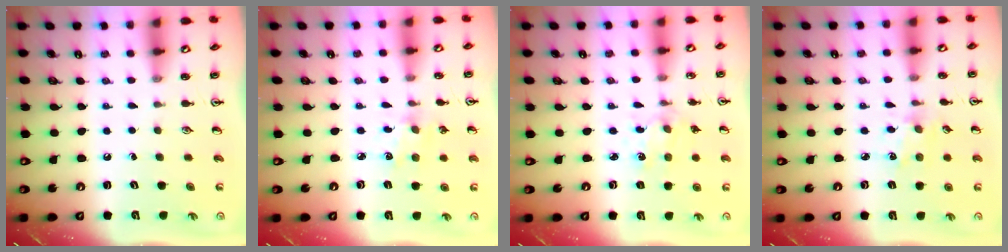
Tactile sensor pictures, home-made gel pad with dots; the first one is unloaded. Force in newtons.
{"total": 2.6, "press": 2.5, "slide": 0.5}
{"total": 2.1, "press": 2.1, "slide": 0.4}
{"total": 2.3, "press": 2.3, "slide": 0.4}